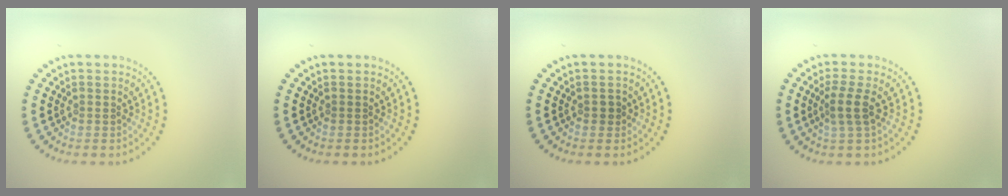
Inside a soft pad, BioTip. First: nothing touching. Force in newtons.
{"total": 0.0}
{"total": 0.7, "press": 0.7, "slide": 0.2}
{"total": 2.3, "press": 1.8, "slide": 1.3}